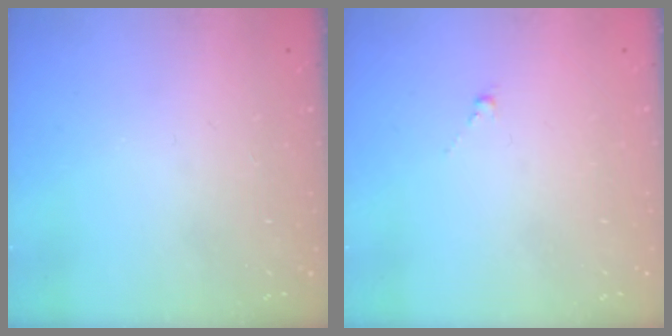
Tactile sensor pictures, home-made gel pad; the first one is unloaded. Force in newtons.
{"total": 0.6, "press": 0.4, "slide": 0.4}